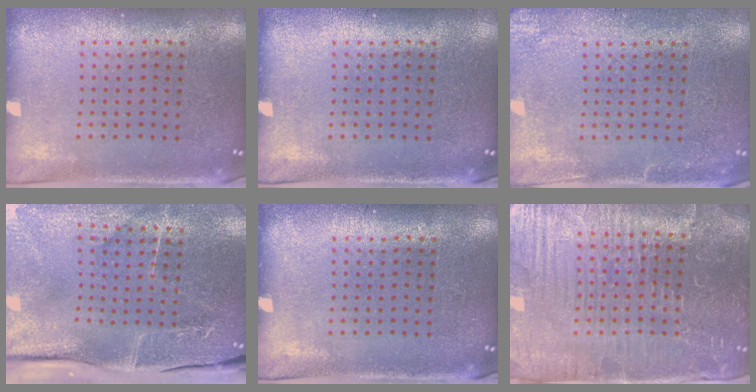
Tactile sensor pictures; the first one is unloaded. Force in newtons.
{"total": 0.0}
{"total": 2.6, "press": 2.6, "slide": 0.3}
{"total": 4.2, "press": 3.8, "slide": 1.9}
{"total": 0.0}
{"total": 5.2, "press": 4.9, "slide": 1.6}